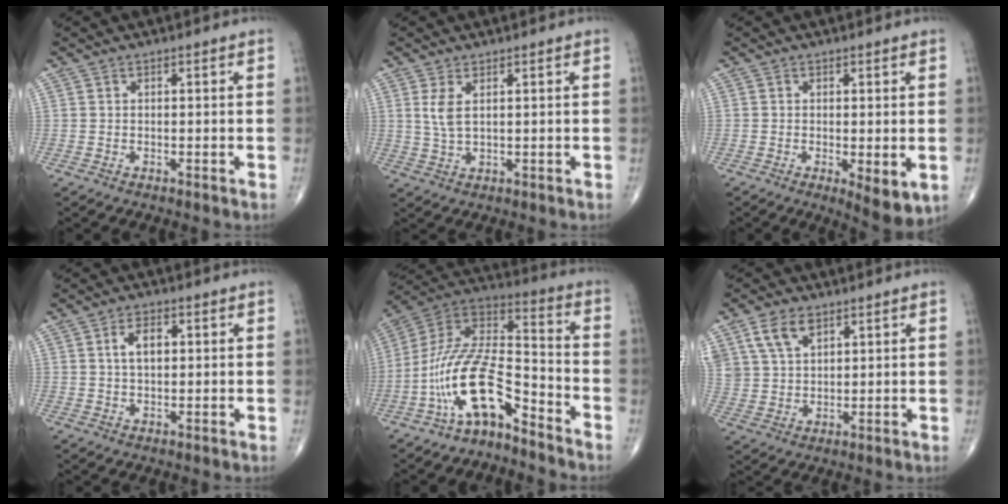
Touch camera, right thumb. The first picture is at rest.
{"total": 3.8, "force": [1.2, 1.6, 3.2], "torque": [-0.071, -0.005, 0.033]}
{"total": 5.9, "force": [-1.2, 2.1, 5.4], "torque": [-0.079, -0.019, -0.015]}
{"total": 4.7, "force": [1.0, 2.6, 3.7], "torque": [-0.062, 0.003, 0.017]}
{"total": 15.3, "force": [-9.0, 6.0, 10.9], "torque": [-0.206, 0.094, -0.174]}
{"total": 8.3, "force": [4.5, 5.1, 4.8], "torque": [-0.083, -0.010, 0.093]}